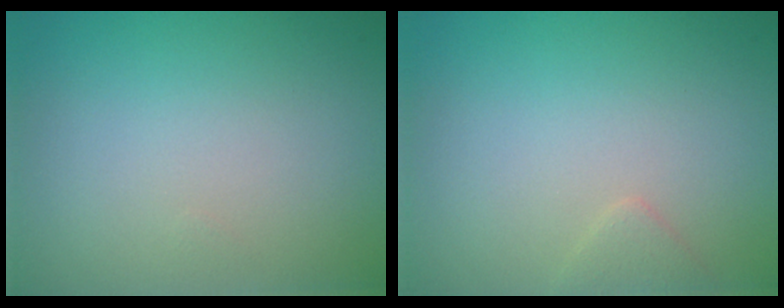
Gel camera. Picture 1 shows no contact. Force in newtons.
{"total": 0.9, "press": 0.9, "slide": 0.1}